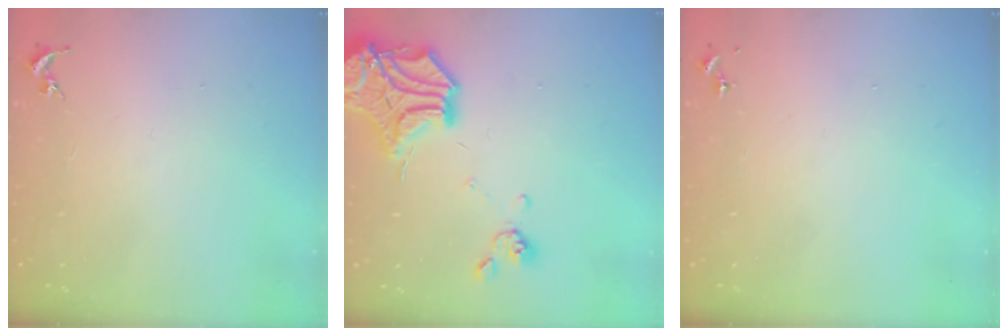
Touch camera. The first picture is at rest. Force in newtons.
{"total": 19.9, "press": 19.8, "slide": 2.6}
{"total": 0.0}